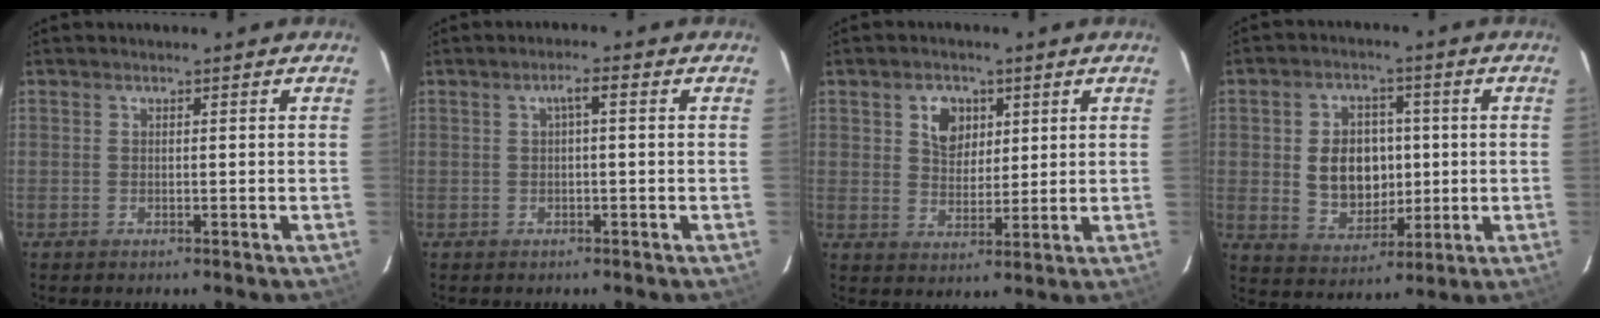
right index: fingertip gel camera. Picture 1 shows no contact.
{"total": 2.1, "force": [0.2, 0.3, 2.0], "torque": [-0.037, 0.009, 0.004]}
{"total": 6.1, "force": [2.5, 4.6, 3.1], "torque": [-0.045, 0.007, 0.048]}
{"total": 10.6, "force": [0.3, 8.3, 6.5], "torque": [-0.134, 0.009, 0.022]}